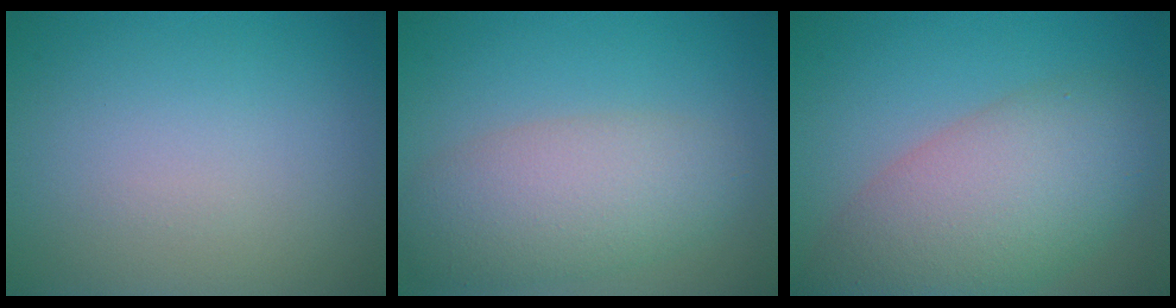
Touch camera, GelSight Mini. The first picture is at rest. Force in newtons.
{"total": 5.8, "press": 5.8, "slide": 0.1}
{"total": 8.9, "press": 8.8, "slide": 0.7}